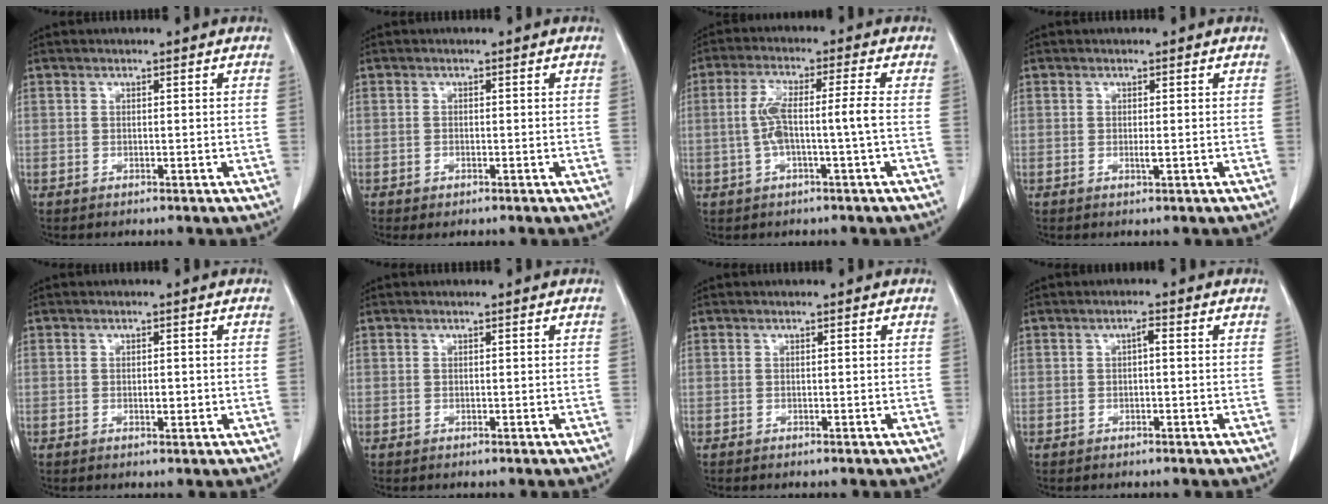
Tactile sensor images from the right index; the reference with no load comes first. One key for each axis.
{"total": 0.8, "fx": -0.4, "fy": 0.4, "fz": 0.6, "tx": -0.011, "ty": -0.001, "tz": -0.003}
{"total": 6.4, "fx": -0.9, "fy": 0.1, "fz": 6.3, "tx": -0.132, "ty": 0.019, "tz": -0.014}
{"total": 0.8, "fx": -0.1, "fy": 0.1, "fz": 0.8, "tx": -0.015, "ty": -0.003, "tz": -0.002}
{"total": 1.4, "fx": -0.2, "fy": 0.6, "fz": 1.2, "tx": -0.022, "ty": 0.000, "tz": -0.003}
{"total": 0.0}
{"total": 0.5, "fx": -0.4, "fy": 0.0, "fz": 0.3, "tx": -0.009, "ty": 0.000, "tz": -0.007}
{"total": 1.1, "fx": 0.0, "fy": 0.2, "fz": 1.1, "tx": -0.018, "ty": 0.004, "tz": 0.000}